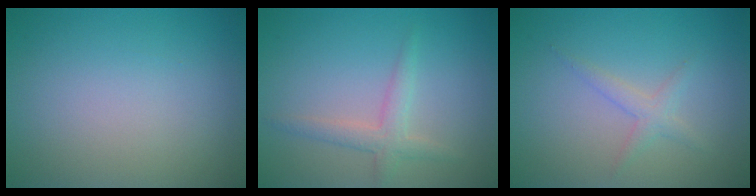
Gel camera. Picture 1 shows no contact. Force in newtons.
{"total": 2.2, "press": 2.2, "slide": 0.0}
{"total": 1.6, "press": 1.6, "slide": 0.1}